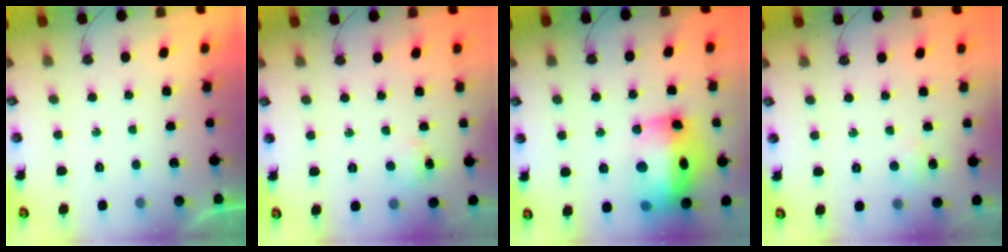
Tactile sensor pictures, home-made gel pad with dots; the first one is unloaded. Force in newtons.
{"total": 2.0, "press": 1.9, "slide": 0.4}
{"total": 21.9, "press": 21.8, "slide": 2.0}
{"total": 6.2, "press": 6.1, "slide": 1.0}